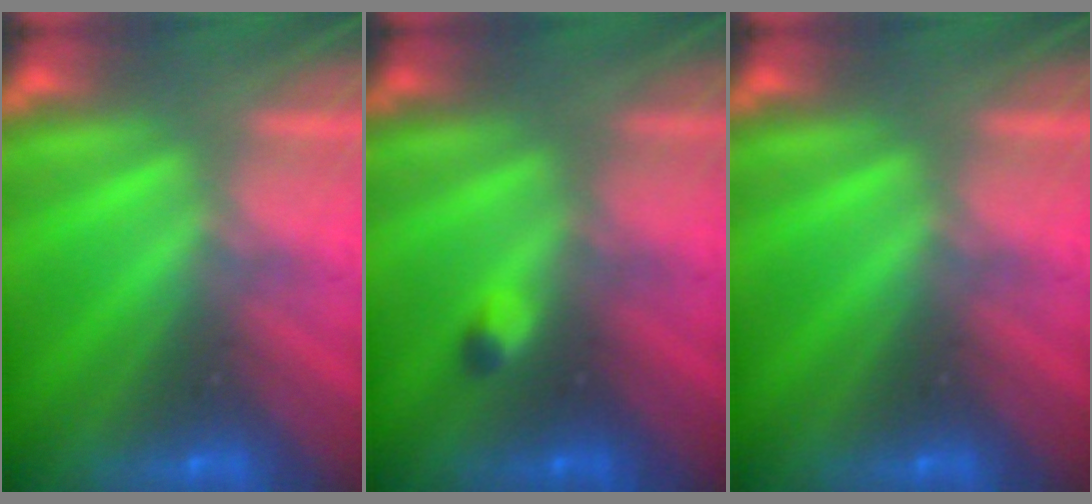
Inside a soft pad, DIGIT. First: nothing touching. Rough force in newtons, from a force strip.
{"total": 2.4}
{"total": 0.0}